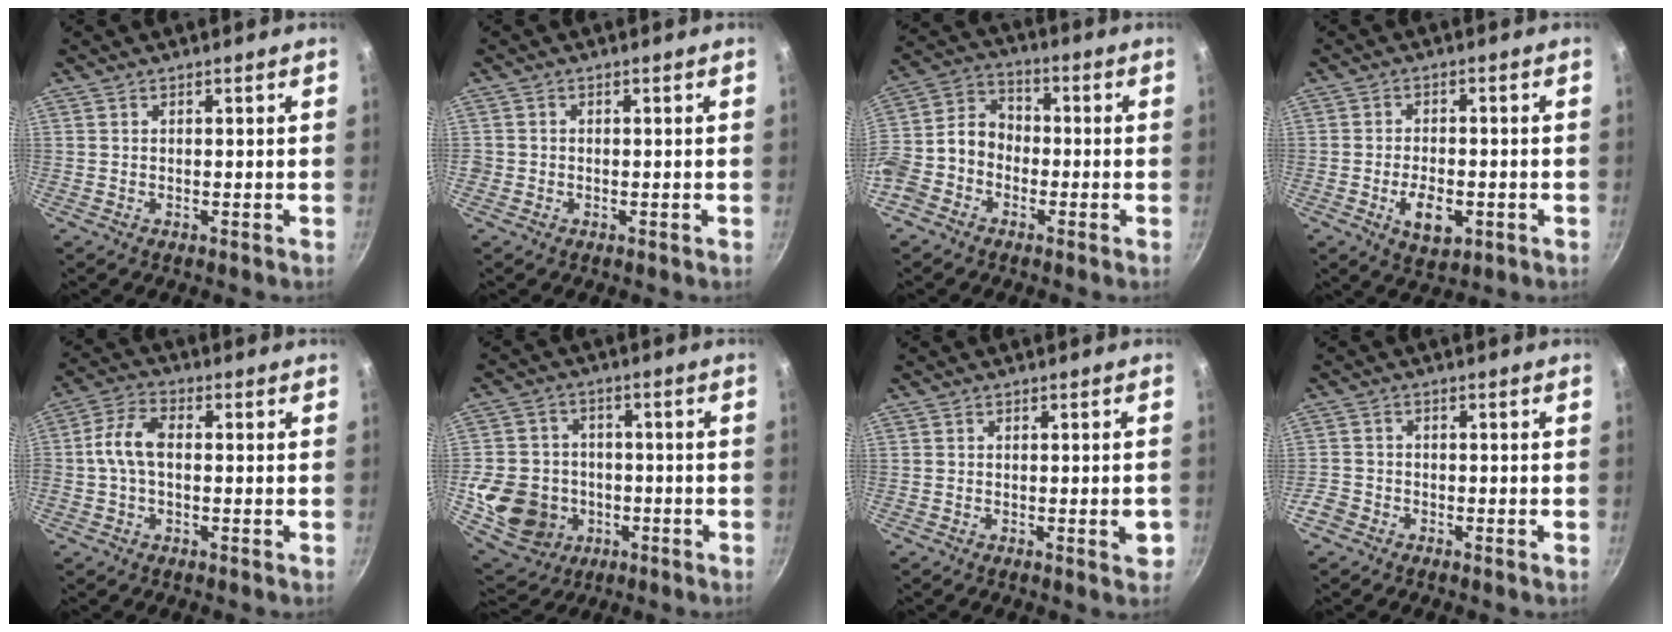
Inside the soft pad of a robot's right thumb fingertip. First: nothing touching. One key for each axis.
{"total": 0.9, "fx": -0.3, "fy": 0.8, "fz": 0.2, "tx": -0.003, "ty": 0.002, "tz": -0.008}
{"total": 11.6, "fx": -3.9, "fy": 9.2, "fz": 5.9, "tx": -0.093, "ty": 0.054, "tz": -0.094}
{"total": 7.1, "fx": -2.2, "fy": 3.9, "fz": 5.5, "tx": -0.081, "ty": 0.005, "tz": -0.032}
{"total": 7.1, "fx": -0.3, "fy": 4.2, "fz": 5.7, "tx": -0.116, "ty": 0.030, "tz": -0.016}
{"total": 14.5, "fx": -3.8, "fy": 12.4, "fz": 6.6, "tx": -0.108, "ty": 0.029, "tz": -0.054}
{"total": 3.1, "fx": -0.9, "fy": 1.1, "fz": 2.7, "tx": -0.025, "ty": 0.003, "tz": -0.013}
{"total": 3.5, "fx": -2.5, "fy": 2.2, "fz": 1.1, "tx": -0.026, "ty": 0.022, "tz": -0.050}